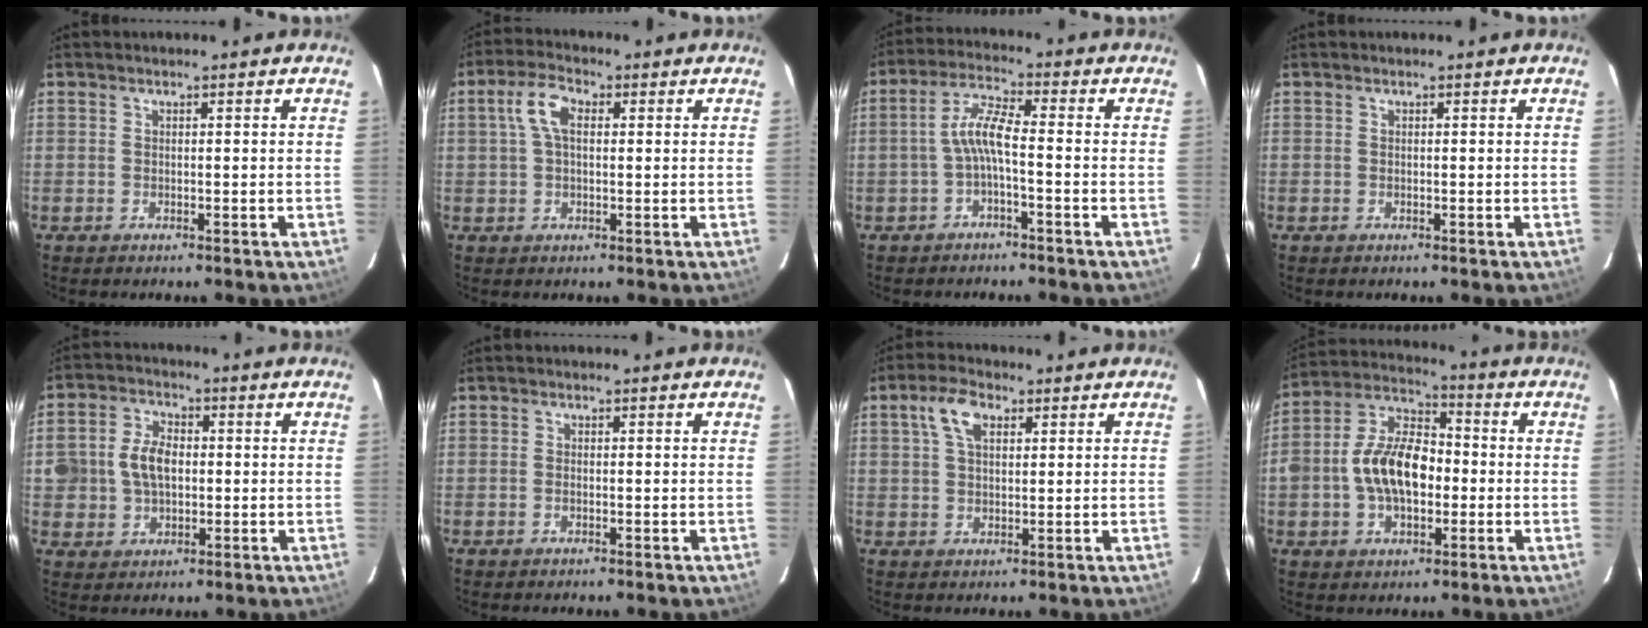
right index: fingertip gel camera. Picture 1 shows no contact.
{"total": 5.5, "force": [1.2, 2.8, 4.6], "torque": [-0.092, 0.017, 0.022]}
{"total": 5.1, "force": [-1.7, 0.6, 4.8], "torque": [-0.110, 0.014, -0.033]}
{"total": 0.0}
{"total": 7.9, "force": [0.2, 6.0, 5.2], "torque": [-0.109, 0.018, 0.011]}
{"total": 0.6, "force": [-0.2, 0.3, 0.5], "torque": [-0.010, 0.000, -0.004]}
{"total": 5.7, "force": [2.4, 3.0, 4.2], "torque": [-0.082, 0.017, 0.045]}
{"total": 14.0, "force": [-1.8, 8.4, 11.1], "torque": [-0.217, 0.024, -0.032]}